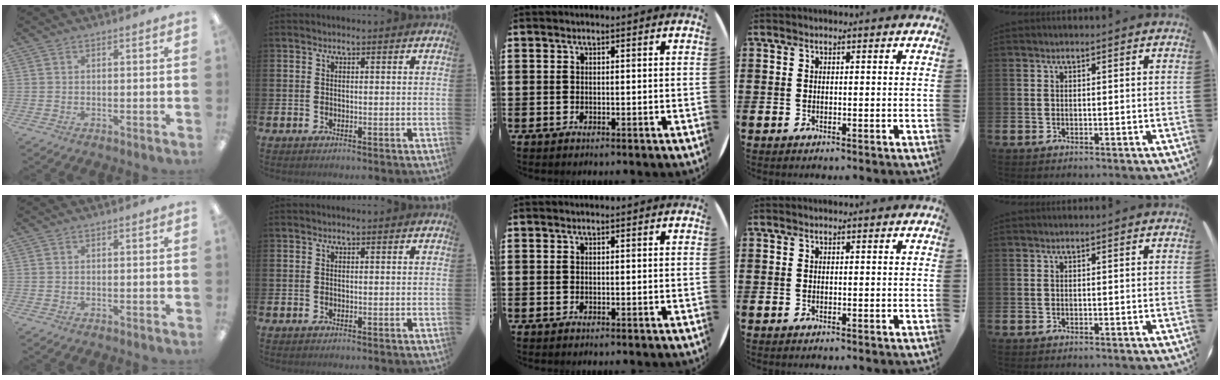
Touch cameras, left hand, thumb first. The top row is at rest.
{}